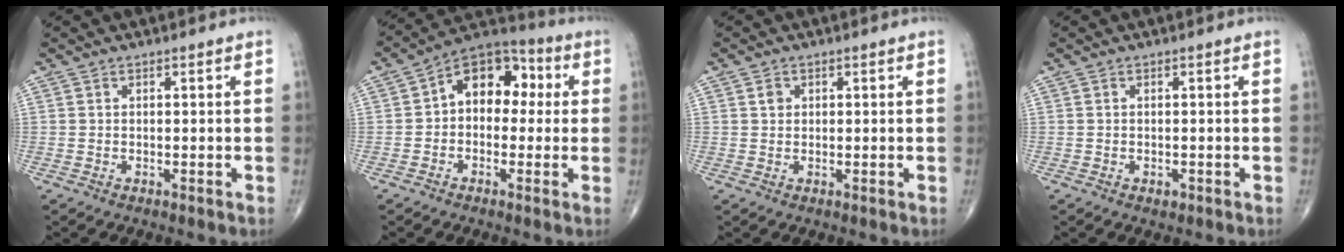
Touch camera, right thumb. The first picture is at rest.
{"total": 11.9, "force": [1.2, 8.2, 8.5], "torque": [-0.085, 0.038, 0.001]}
{"total": 1.4, "force": [0.5, 1.2, 0.6], "torque": [-0.004, -0.001, 0.006]}
{"total": 0.9, "force": [-0.4, 0.6, 0.5], "torque": [-0.003, 0.000, -0.005]}